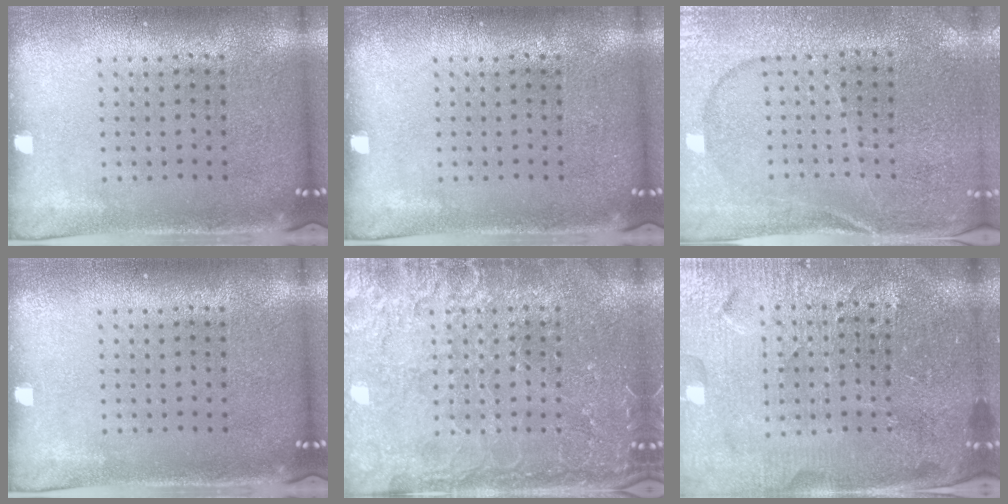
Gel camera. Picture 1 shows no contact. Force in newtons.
{"total": 0.0}
{"total": 1.3, "press": 1.2, "slide": 0.3}
{"total": 0.0}
{"total": 3.7, "press": 3.6, "slide": 0.5}
{"total": 5.1, "press": 4.7, "slide": 1.9}